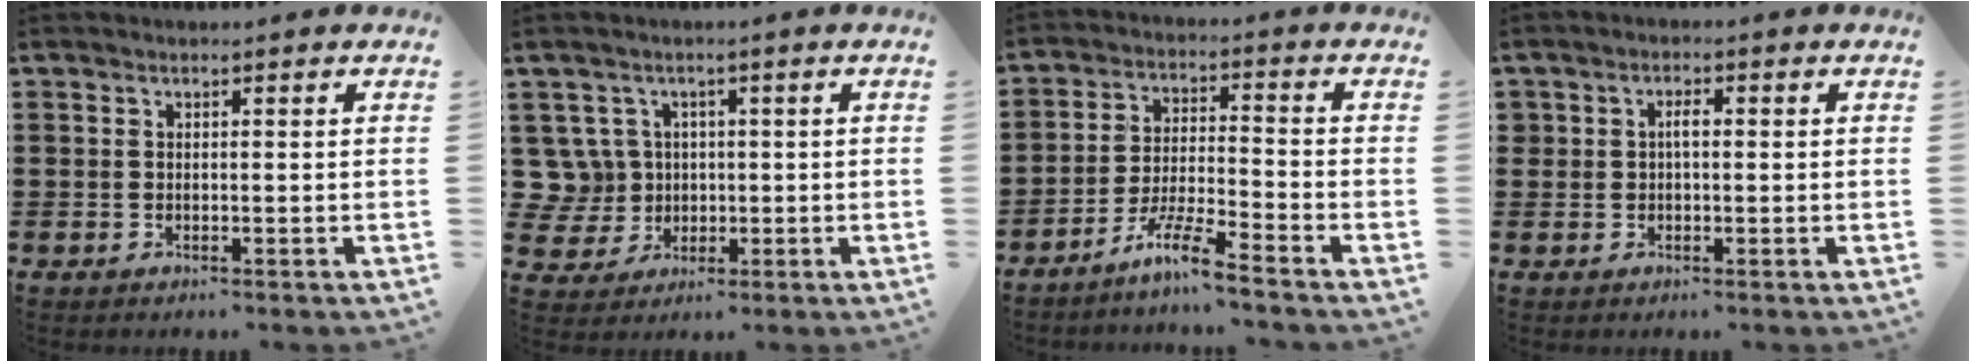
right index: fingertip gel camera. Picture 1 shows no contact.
{"total": 6.3, "force": [0.9, 6.1, 1.5], "torque": [-0.078, 0.010, 0.016]}
{"total": 7.1, "force": [-5.9, -0.1, 4.0], "torque": [-0.094, -0.011, -0.117]}
{"total": 1.9, "force": [0.2, 1.2, 1.5], "torque": [-0.030, 0.006, 0.003]}